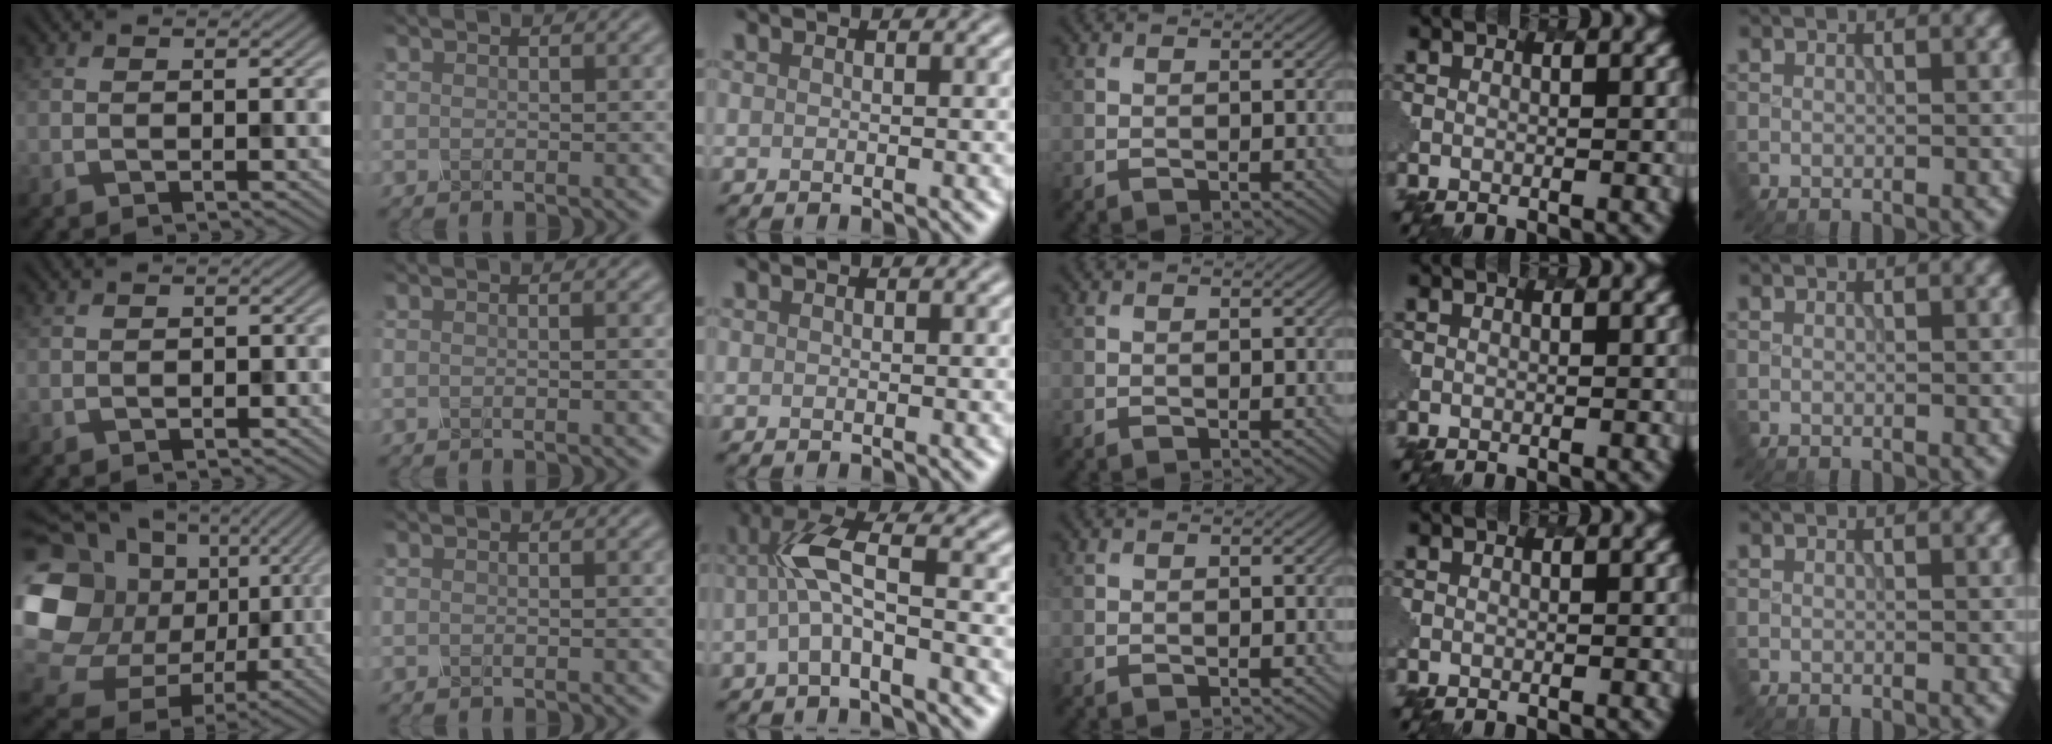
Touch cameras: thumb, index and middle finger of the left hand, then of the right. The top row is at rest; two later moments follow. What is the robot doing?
{"motion": "dispense", "object": "spray bottle"}